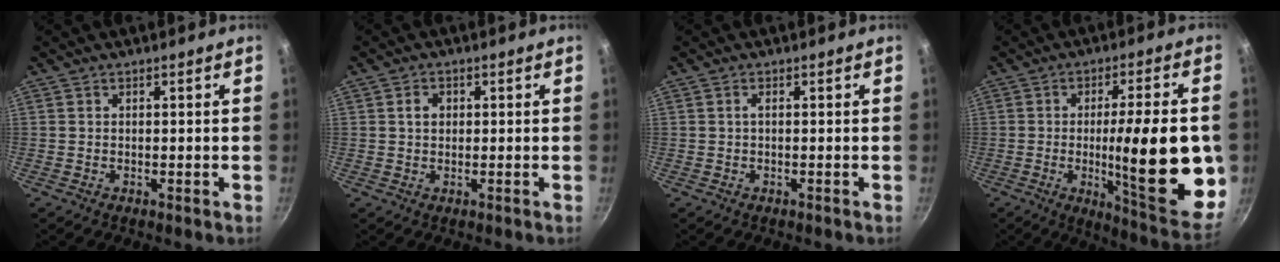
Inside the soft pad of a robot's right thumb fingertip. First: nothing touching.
{"total": 2.5, "force": [0.5, 2.0, 1.5], "torque": [-0.015, 0.006, 0.007]}
{"total": 0.7, "force": [0.0, 0.2, 0.7], "torque": [-0.017, 0.003, -0.001]}
{"total": 22.9, "force": [-2.3, 5.5, 22.1], "torque": [-0.291, -0.015, -0.028]}